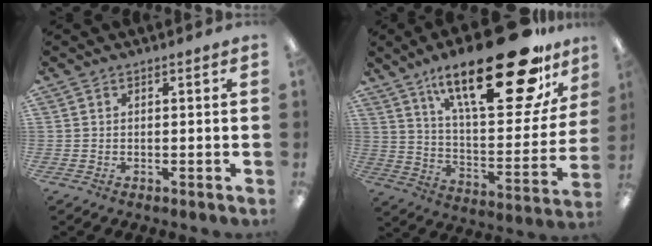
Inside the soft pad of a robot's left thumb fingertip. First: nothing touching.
{"total": 29.7, "force": [18.8, 9.4, 21.0], "torque": [-0.315, -0.117, 0.302]}